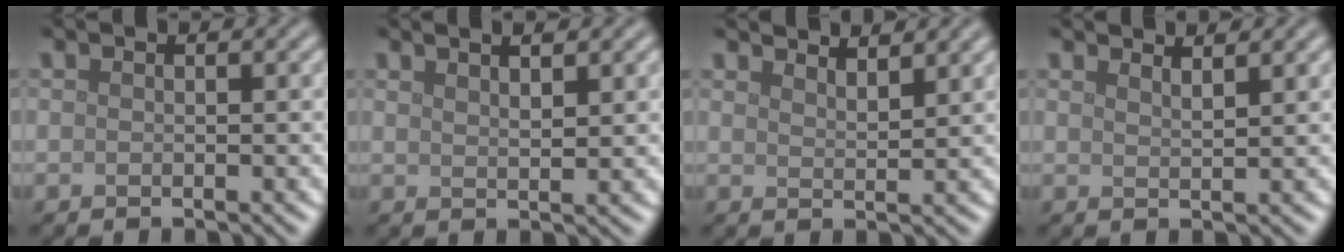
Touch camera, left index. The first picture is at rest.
{"total": 2.7, "force": [1.8, 0.7, 1.8], "torque": [-0.008, 0.008, 0.013]}
{"total": 3.7, "force": [3.4, 0.6, 1.2], "torque": [-0.010, 0.008, 0.043]}
{"total": 2.2, "force": [2.0, 0.5, 0.9], "torque": [-0.003, 0.008, 0.019]}